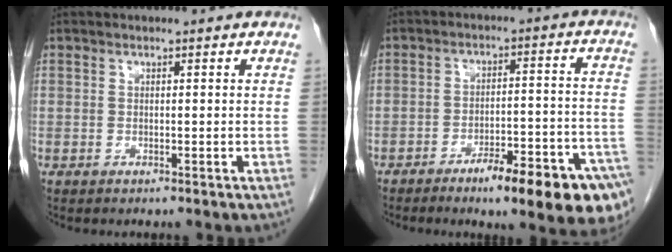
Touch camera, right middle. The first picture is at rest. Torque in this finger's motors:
{"motor_torque": [1.11, -1.03, 0.30, 0.10]}